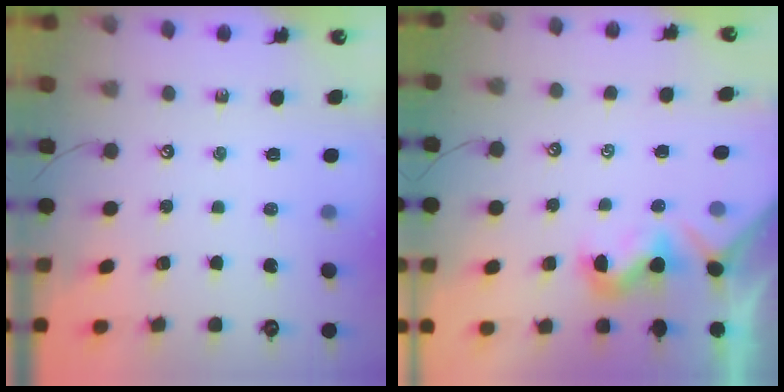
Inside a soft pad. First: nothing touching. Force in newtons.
{"total": 1.5, "press": 1.4, "slide": 0.5}